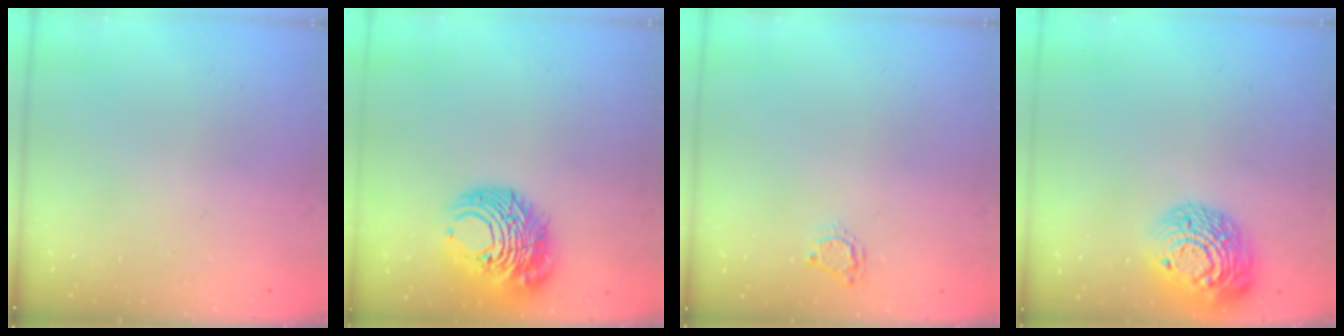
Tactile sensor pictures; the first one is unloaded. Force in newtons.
{"total": 13.0, "press": 12.9, "slide": 1.6}
{"total": 4.5, "press": 4.5, "slide": 0.5}
{"total": 16.8, "press": 16.8, "slide": 1.1}